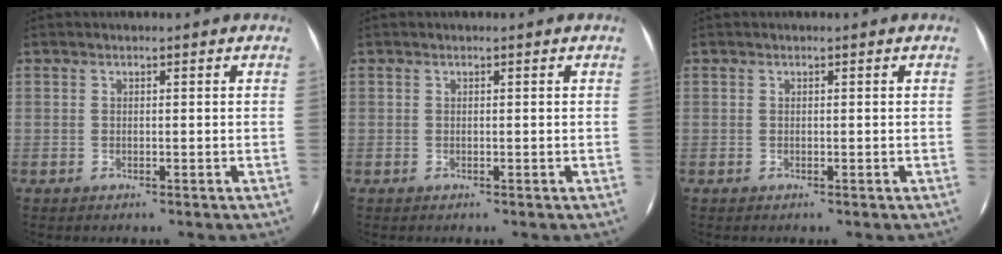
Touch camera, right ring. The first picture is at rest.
{"total": 0.0}
{"total": 0.0}